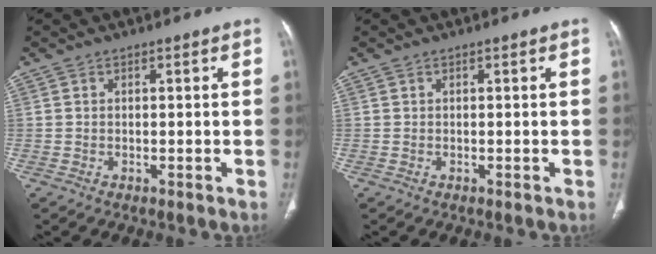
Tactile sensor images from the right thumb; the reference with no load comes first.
{"total": 0.0}